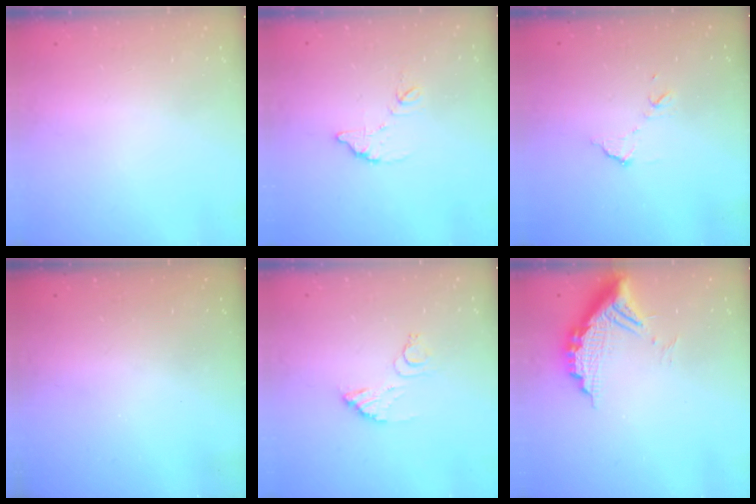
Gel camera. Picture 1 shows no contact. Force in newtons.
{"total": 8.4, "press": 8.4, "slide": 0.6}
{"total": 7.5, "press": 7.5, "slide": 0.1}
{"total": 3.2, "press": 3.2, "slide": 0.1}
{"total": 8.1, "press": 8.0, "slide": 0.7}
{"total": 11.1, "press": 11.1, "slide": 0.8}